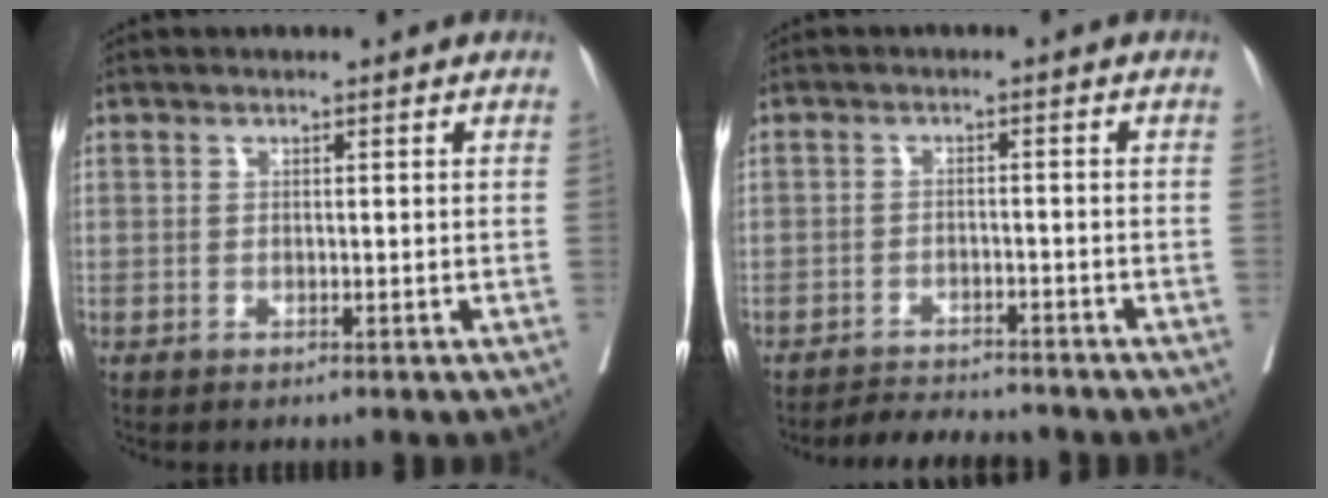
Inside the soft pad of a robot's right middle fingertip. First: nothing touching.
{"total": 5.2, "force": [-5.1, 0.5, 0.8], "torque": [-0.013, -0.011, -0.081]}